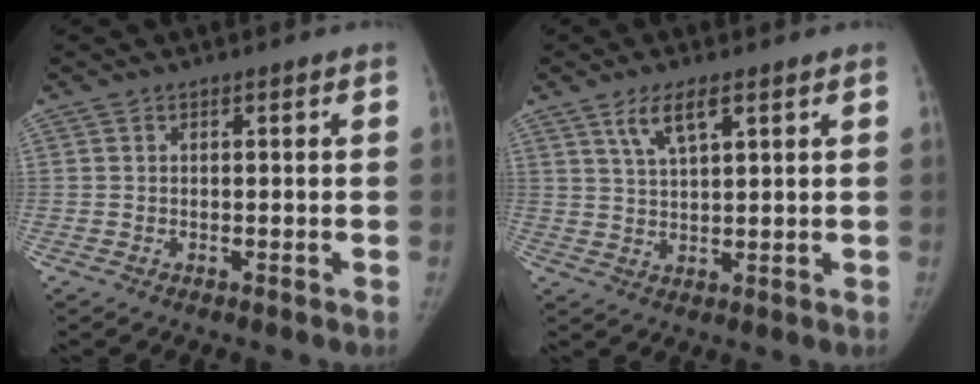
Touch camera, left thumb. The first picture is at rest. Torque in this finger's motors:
{"motor_torque": [0.00, 0.02, 0.28, -0.34, 0.01]}